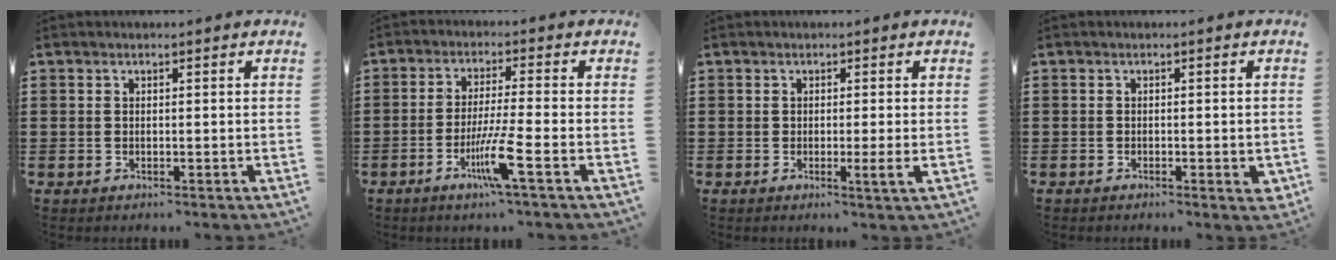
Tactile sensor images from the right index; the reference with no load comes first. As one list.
[{"total": 6.9, "force": [-3.1, -0.2, 6.2], "torque": [-0.121, -0.017, -0.057]}, {"total": 2.2, "force": [-0.4, 0.0, 2.2], "torque": [-0.039, -0.008, -0.007]}, {"total": 1.5, "force": [-0.9, 0.3, 1.1], "torque": [-0.020, -0.003, -0.016]}]